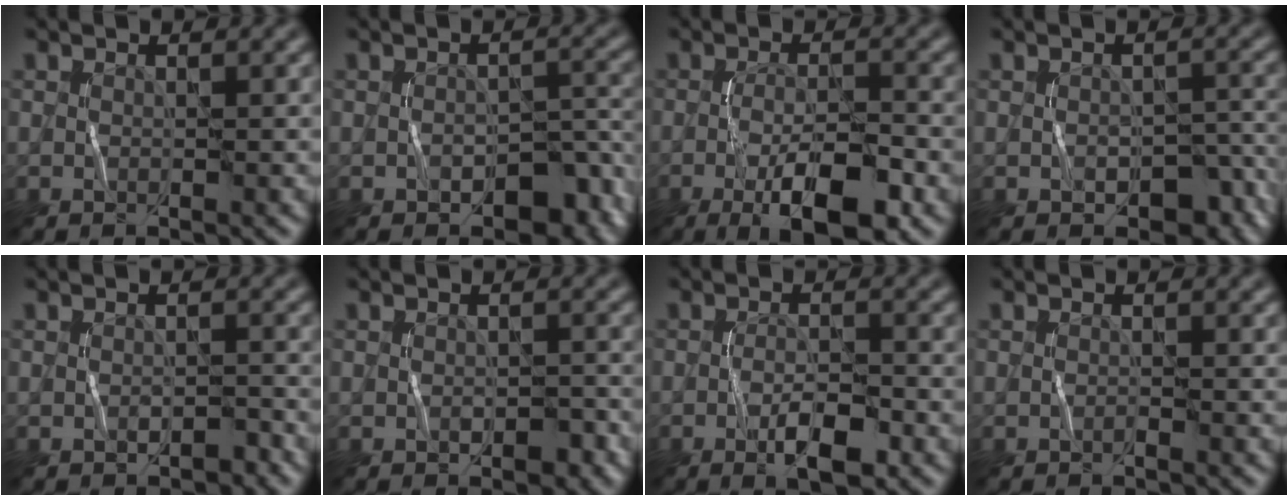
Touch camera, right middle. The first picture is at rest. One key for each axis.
{"total": 5.2, "fx": -2.6, "fy": 3.1, "fz": 3.3, "tx": -0.040, "ty": 0.004, "tz": -0.032}
{"total": 7.7, "fx": -3.2, "fy": 2.2, "fz": 6.7, "tx": -0.111, "ty": -0.003, "tz": -0.049}
{"total": 4.7, "fx": -2.3, "fy": 3.1, "fz": 2.8, "tx": -0.035, "ty": -0.002, "tz": -0.026}
{"total": 1.1, "fx": -0.7, "fy": 0.6, "fz": 0.5, "tx": -0.008, "ty": 0.002, "tz": -0.008}
{"total": 1.6, "fx": -0.7, "fy": 1.0, "fz": 1.1, "tx": -0.018, "ty": -0.001, "tz": -0.008}
{"total": 3.6, "fx": -1.6, "fy": 1.1, "fz": 3.1, "tx": -0.057, "ty": 0.000, "tz": -0.026}
{"total": 0.0}